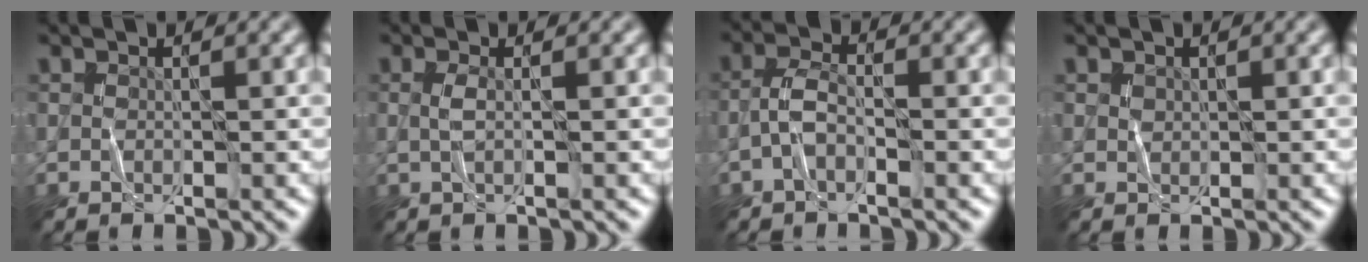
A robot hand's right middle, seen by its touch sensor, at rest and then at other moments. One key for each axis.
{"total": 1.2, "fx": 0.0, "fy": 0.2, "fz": 1.2, "tx": -0.028, "ty": 0.003, "tz": -0.001}
{"total": 2.4, "fx": -1.2, "fy": 1.0, "fz": 1.8, "tx": -0.037, "ty": 0.009, "tz": -0.030}
{"total": 0.6, "fx": 0.3, "fy": 0.5, "fz": 0.2, "tx": -0.004, "ty": 0.000, "tz": 0.007}